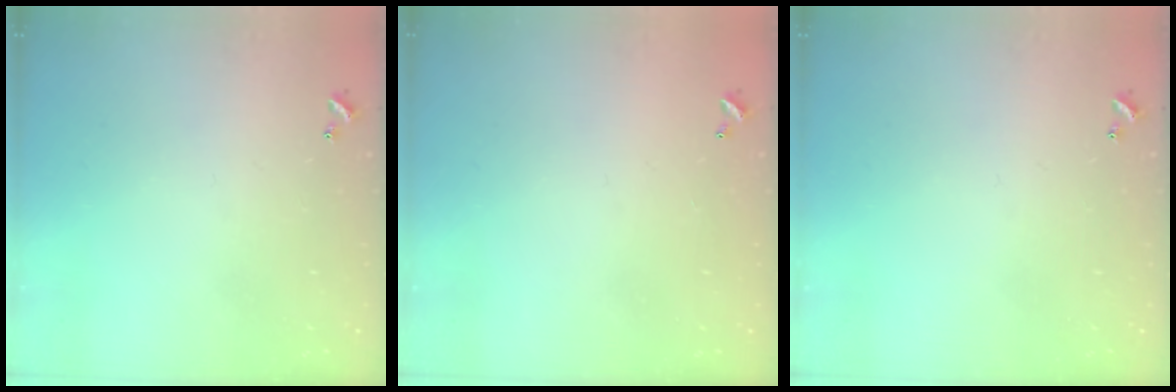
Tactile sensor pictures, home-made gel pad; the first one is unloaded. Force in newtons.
{"total": 2.8, "press": 2.8, "slide": 0.1}
{"total": 0.0}